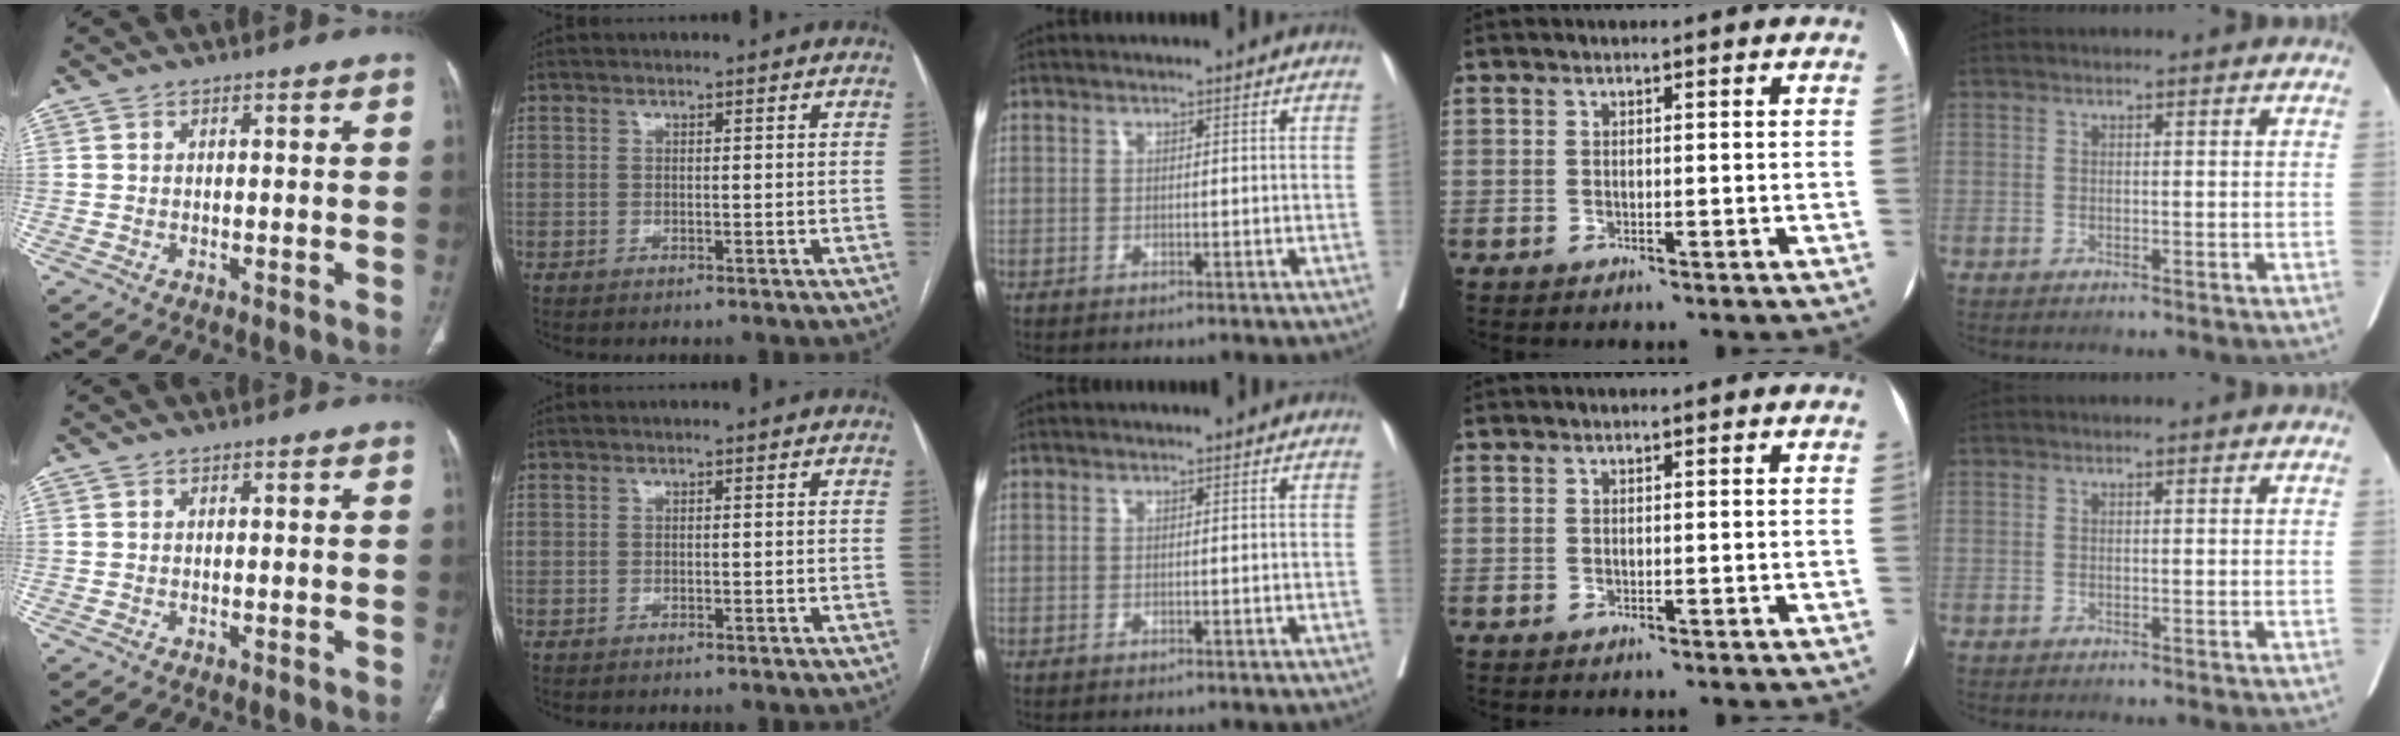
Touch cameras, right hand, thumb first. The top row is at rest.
{}